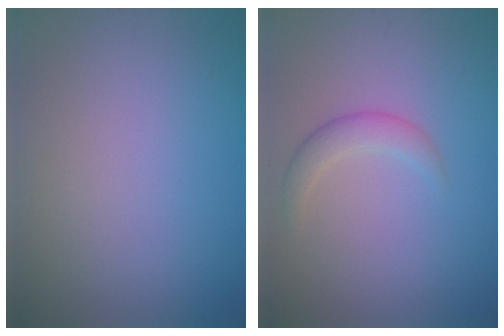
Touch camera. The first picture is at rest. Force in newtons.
{"total": 2.5, "press": 2.5, "slide": 0.1}